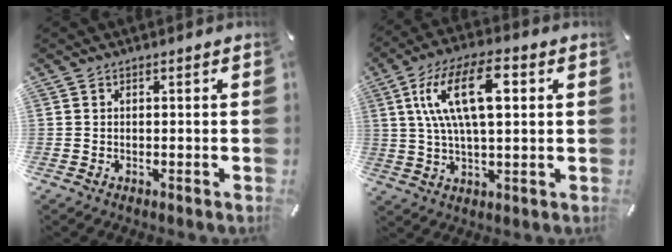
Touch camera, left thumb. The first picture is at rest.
{"total": 15.7, "force": [4.4, 6.8, 13.5], "torque": [-0.277, 0.007, 0.071]}